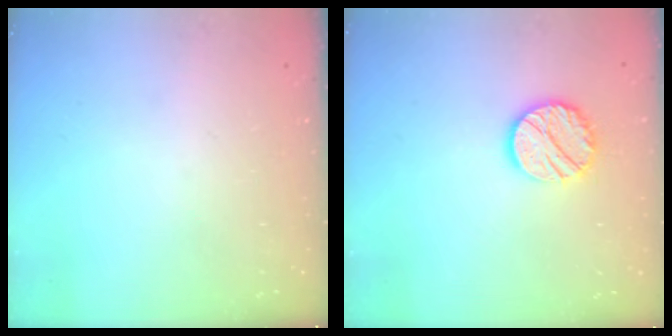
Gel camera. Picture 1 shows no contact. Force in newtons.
{"total": 12.3, "press": 12.3, "slide": 0.4}